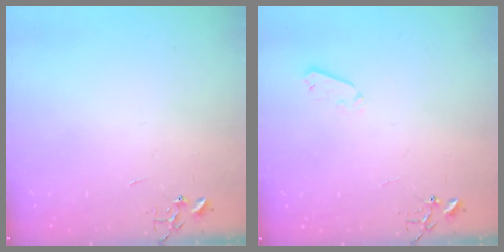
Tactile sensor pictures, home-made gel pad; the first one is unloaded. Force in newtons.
{"total": 4.0, "press": 3.9, "slide": 0.8}